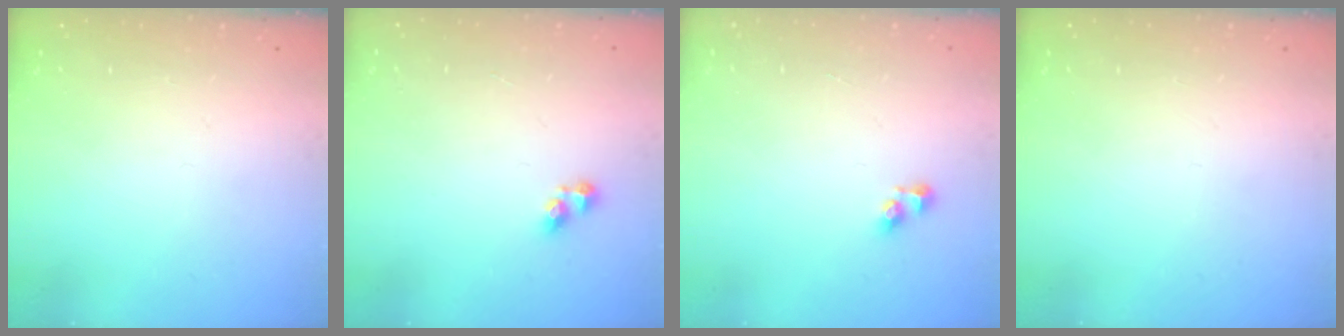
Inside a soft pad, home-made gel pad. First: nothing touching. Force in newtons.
{"total": 3.7, "press": 3.7, "slide": 0.5}
{"total": 4.1, "press": 4.0, "slide": 0.6}
{"total": 0.0}